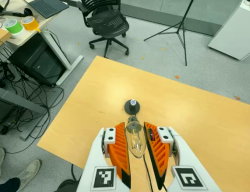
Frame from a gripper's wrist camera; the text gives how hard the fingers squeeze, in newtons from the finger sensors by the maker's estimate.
{"total": 10.4, "left": 10.1, "right": 10.7}